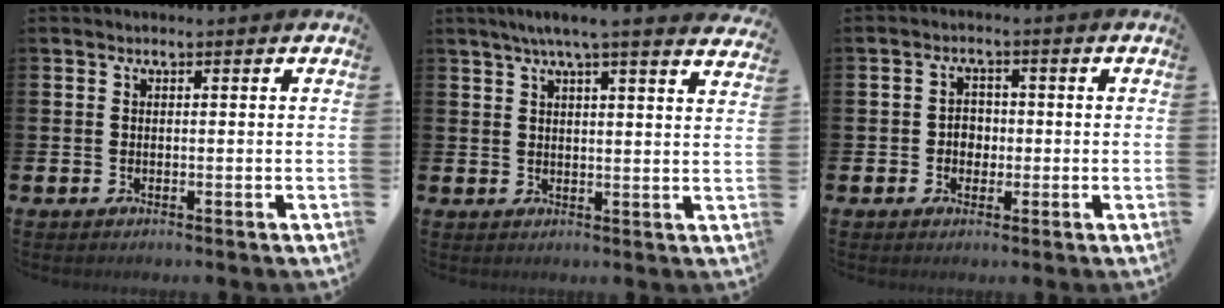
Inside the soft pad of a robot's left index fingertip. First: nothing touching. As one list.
[{"total": 4.9, "force": [4.3, -0.5, 2.2], "torque": [-0.052, -0.013, 0.076]}, {"total": 2.7, "force": [-0.4, 2.4, 1.2], "torque": [-0.015, 0.004, -0.015]}]